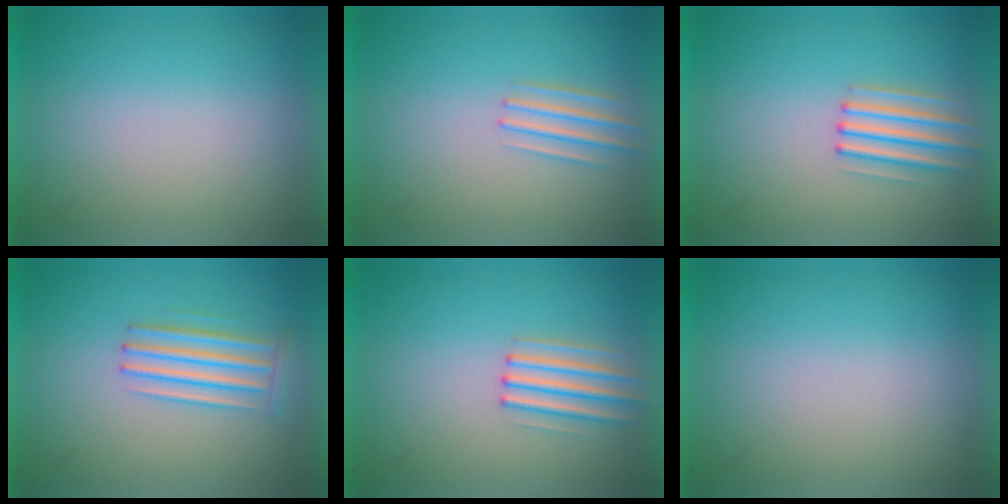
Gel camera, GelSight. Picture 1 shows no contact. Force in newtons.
{"total": 1.9}
{"total": 2.1}
{"total": 2.8}
{"total": 2.2}
{"total": 0.0}